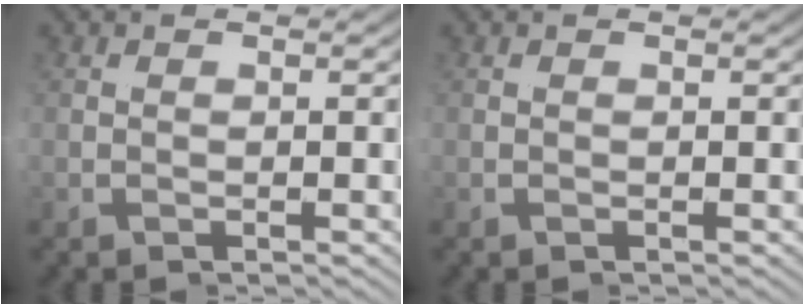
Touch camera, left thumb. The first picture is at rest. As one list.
[{"total": 0.0}]